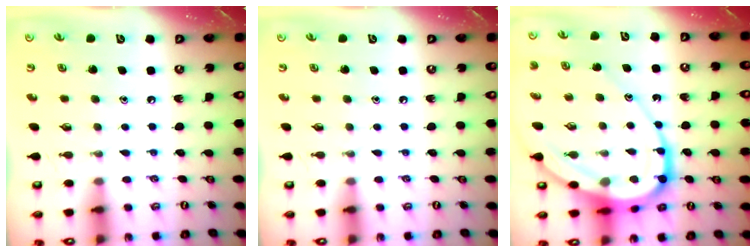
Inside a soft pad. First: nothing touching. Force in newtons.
{"total": 0.0}
{"total": 19.1, "press": 19.0, "slide": 2.0}